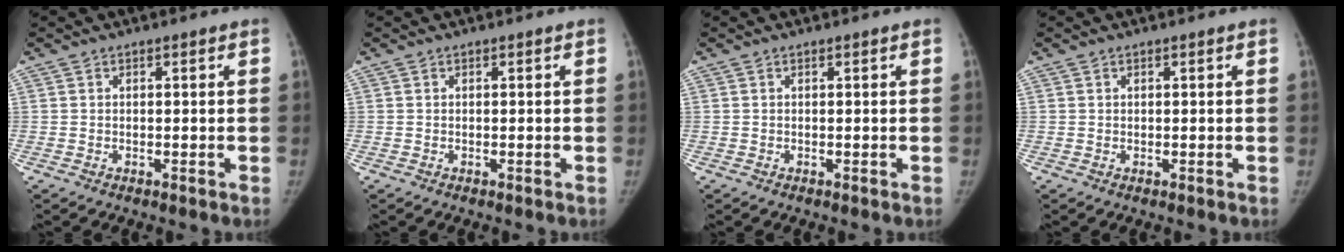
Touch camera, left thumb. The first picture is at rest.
{"total": 0.0}
{"total": 0.0}
{"total": 0.0}